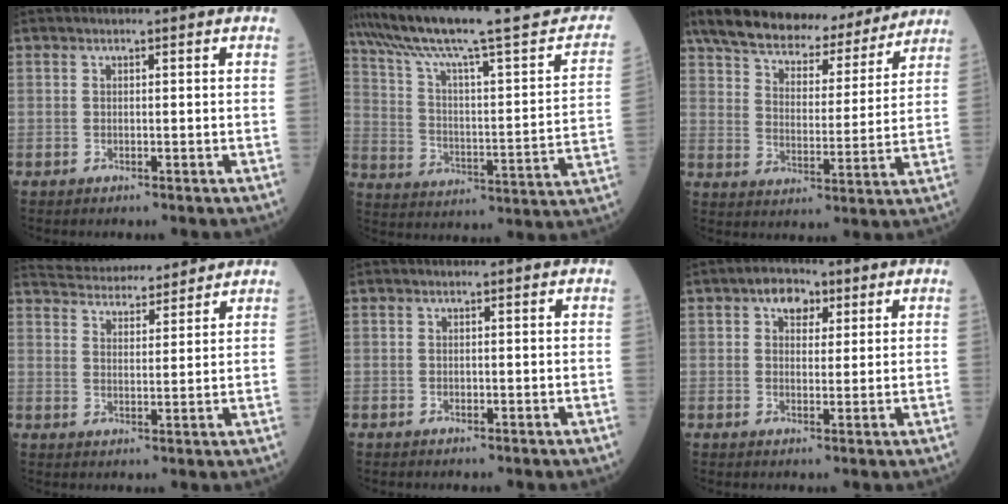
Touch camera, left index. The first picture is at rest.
{"total": 25.9, "force": [21.7, 2.4, 14.0], "torque": [-0.217, -0.020, 0.302]}
{"total": 22.4, "force": [19.6, 6.8, 8.6], "torque": [-0.151, 0.019, 0.281]}
{"total": 13.0, "force": [12.4, 1.9, 3.2], "torque": [-0.058, 0.026, 0.189]}
{"total": 0.0}
{"total": 4.3, "force": [2.2, 2.7, 2.5], "torque": [-0.041, 0.018, 0.033]}